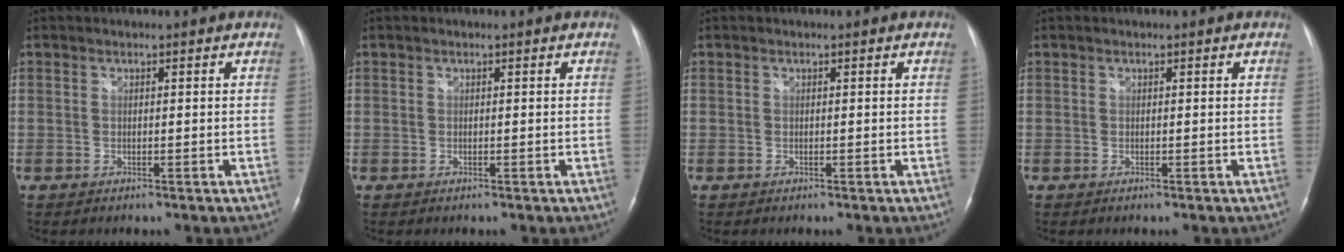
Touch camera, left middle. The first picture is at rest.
{"total": 0.0}
{"total": 0.0}
{"total": 0.0}